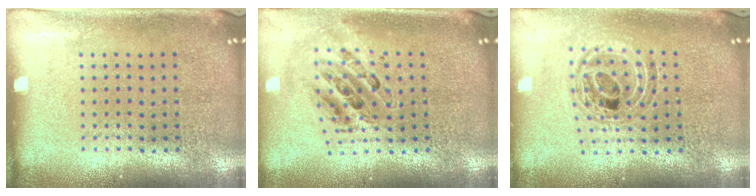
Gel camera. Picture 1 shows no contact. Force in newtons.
{"total": 1.1, "press": 1.0, "slide": 0.4}
{"total": 0.9, "press": 0.9, "slide": 0.2}